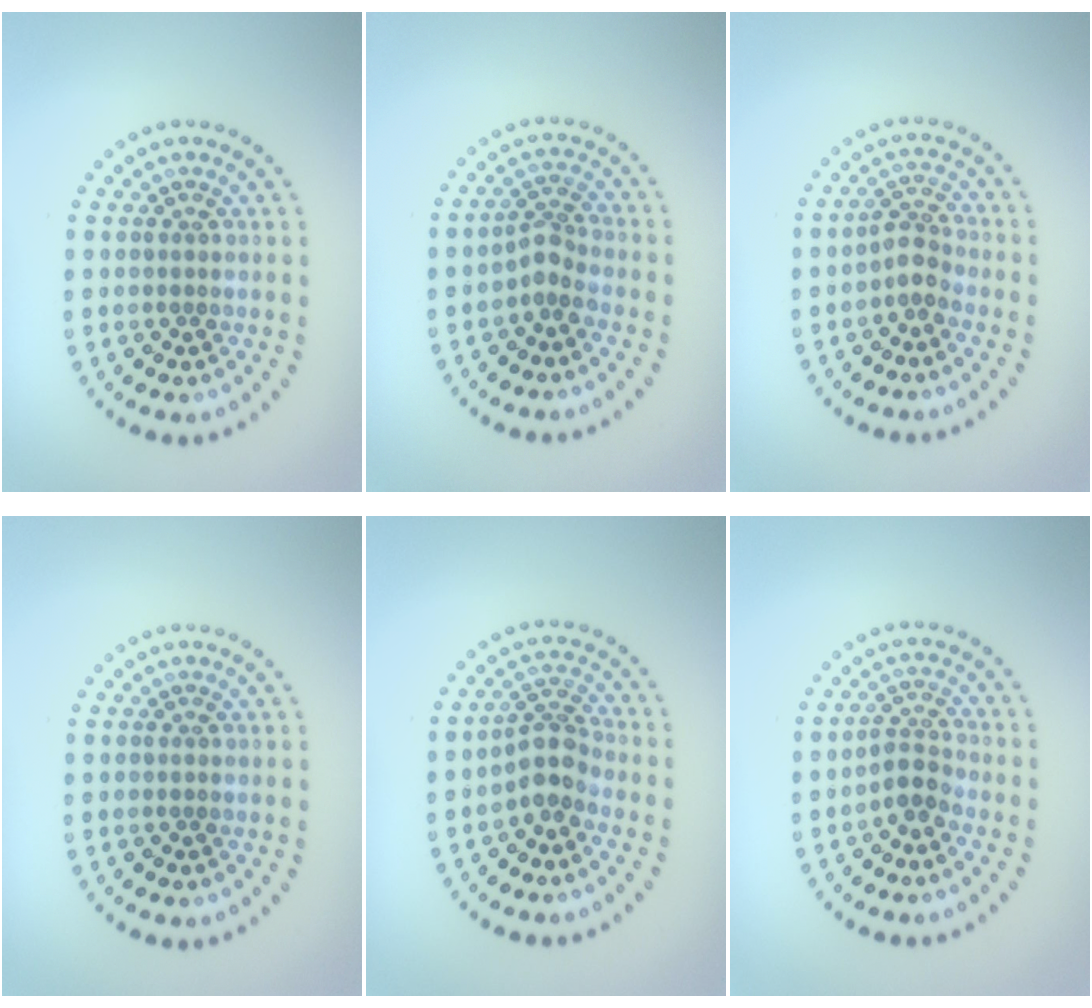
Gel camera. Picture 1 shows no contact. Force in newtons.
{"total": 1.9, "press": 1.4, "slide": 1.3}
{"total": 2.1, "press": 1.6, "slide": 1.3}
{"total": 0.0}
{"total": 2.7, "press": 2.0, "slide": 1.8}
{"total": 2.1, "press": 1.4, "slide": 1.5}